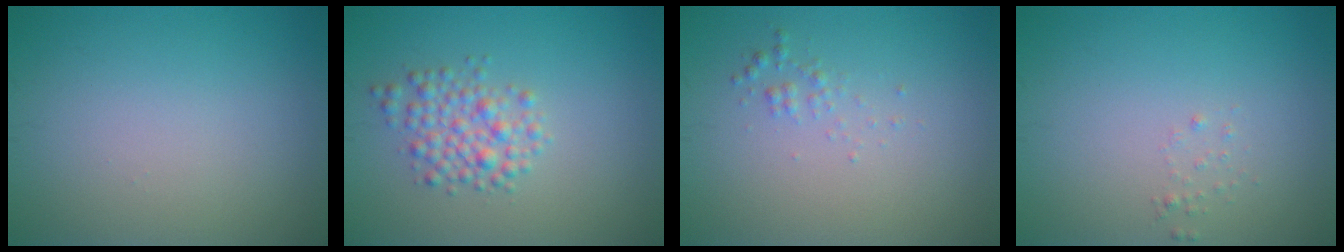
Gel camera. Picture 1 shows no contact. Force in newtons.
{"total": 3.0, "press": 3.0, "slide": 0.1}
{"total": 0.9, "press": 0.9, "slide": 0.0}
{"total": 0.6, "press": 0.6, "slide": 0.1}